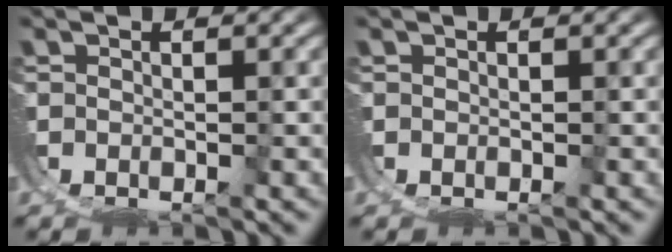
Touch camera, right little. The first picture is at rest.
{"total": 0.0}